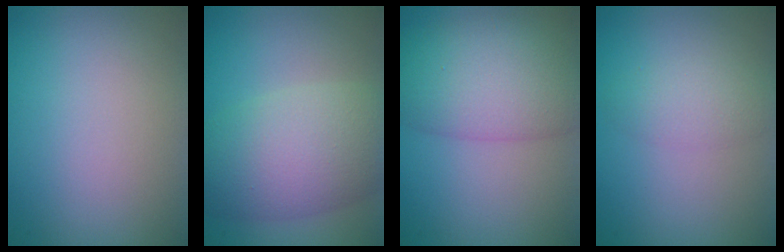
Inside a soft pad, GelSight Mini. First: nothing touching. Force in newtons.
{"total": 7.7, "press": 7.7, "slide": 0.2}
{"total": 7.6, "press": 7.6, "slide": 0.6}
{"total": 2.3, "press": 2.3, "slide": 0.0}